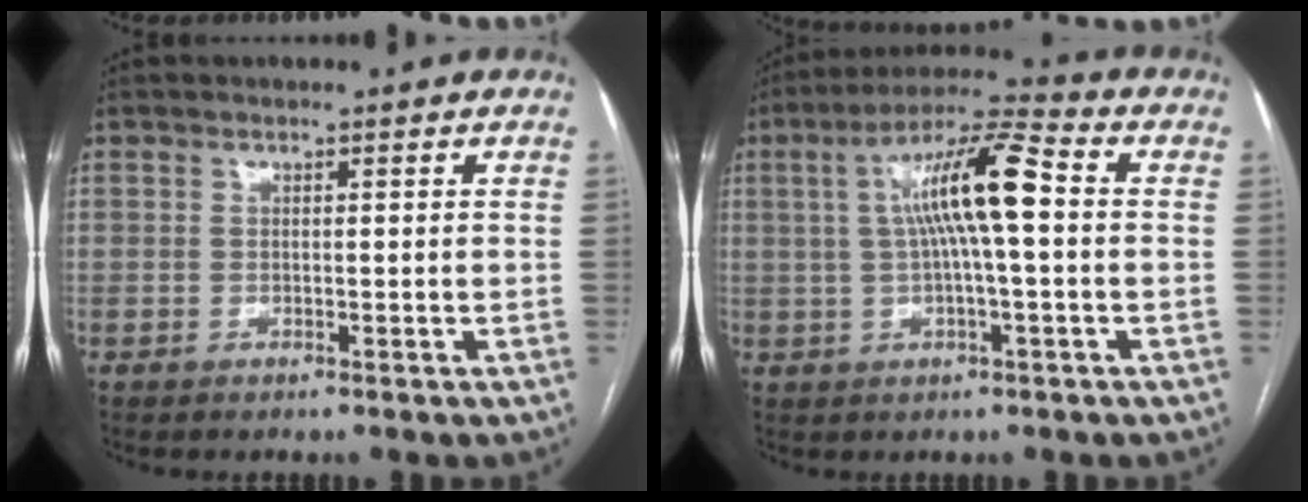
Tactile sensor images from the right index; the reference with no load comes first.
{"total": 11.5, "force": [1.2, 1.1, 11.4], "torque": [-0.207, 0.026, 0.017]}